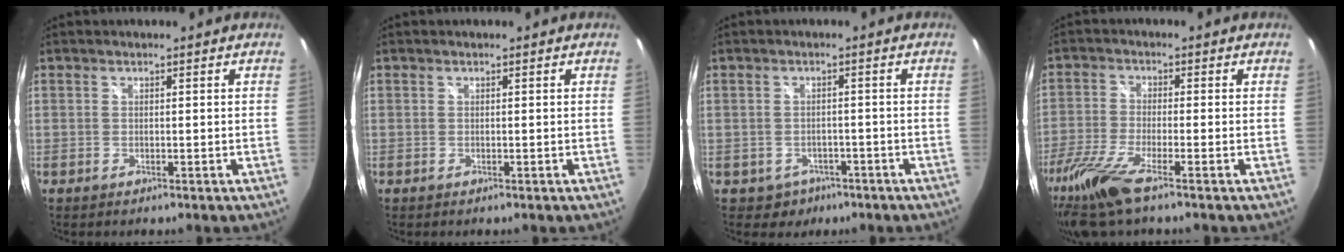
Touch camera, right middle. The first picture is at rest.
{"total": 0.0}
{"total": 4.5, "force": [-2.4, 3.7, 0.8], "torque": [-0.029, 0.003, -0.025]}
{"total": 10.5, "force": [-7.4, 1.2, 7.4], "torque": [-0.175, -0.040, -0.142]}